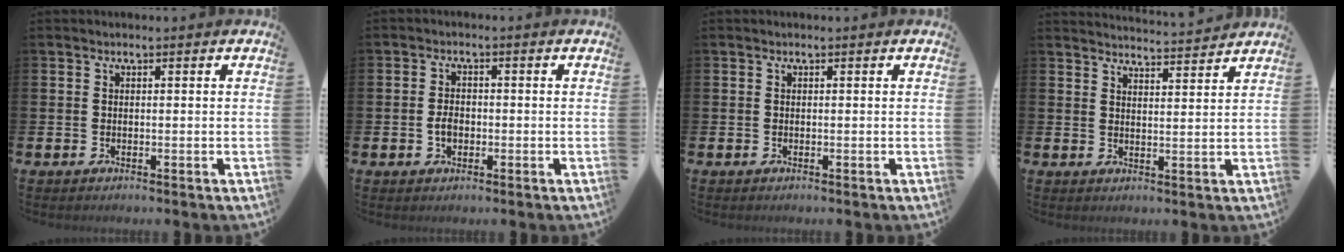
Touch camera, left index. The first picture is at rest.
{"total": 2.4, "force": [-0.4, 1.7, 1.7], "torque": [-0.025, 0.001, -0.010]}
{"total": 0.0}
{"total": 3.9, "force": [3.9, -0.5, 0.1], "torque": [-0.006, -0.033, 0.068]}